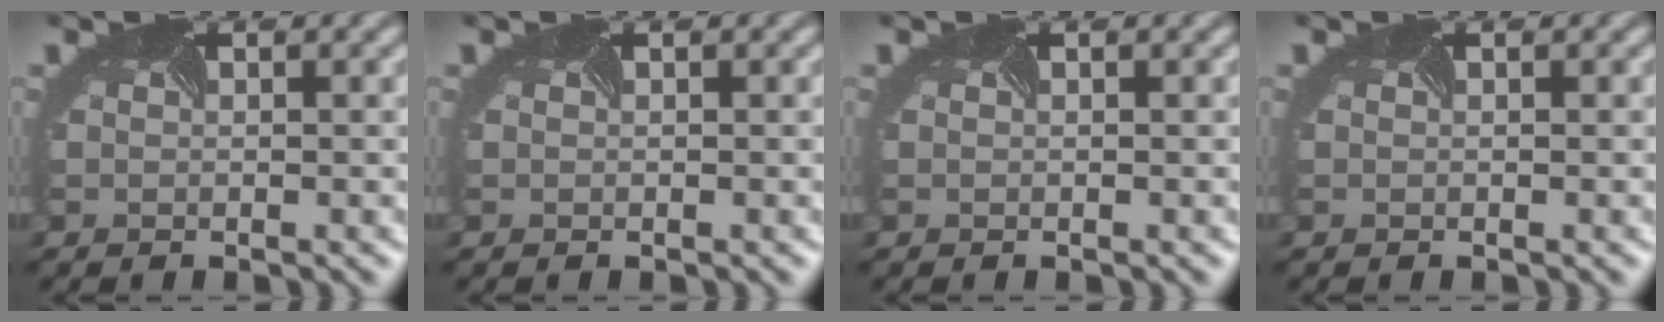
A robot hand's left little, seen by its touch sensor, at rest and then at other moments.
{"total": 0.0}
{"total": 0.0}
{"total": 0.0}